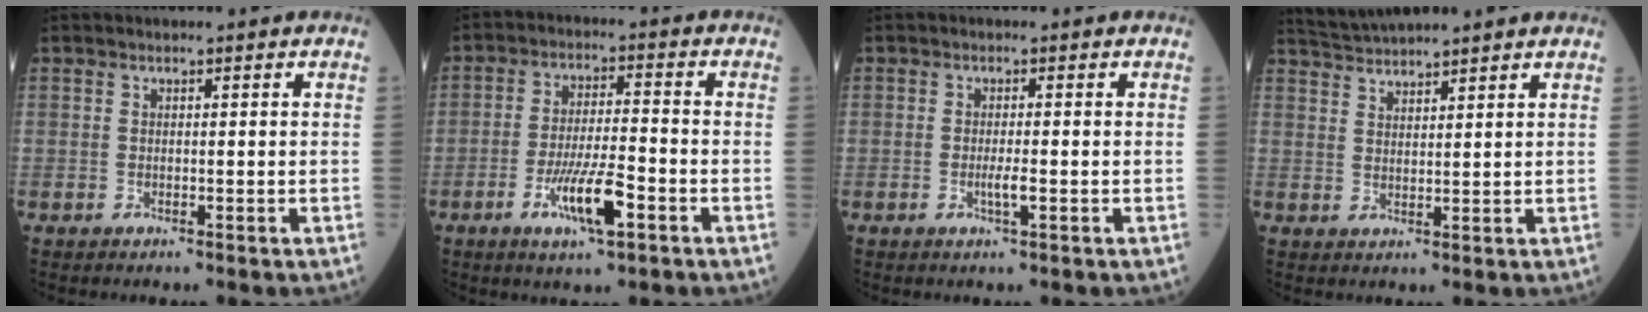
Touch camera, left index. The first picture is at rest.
{"total": 8.1, "force": [-3.9, 1.2, 7.0], "torque": [-0.135, -0.011, -0.070]}
{"total": 1.8, "force": [-0.6, 0.0, 1.7], "torque": [-0.034, -0.005, -0.013]}
{"total": 5.7, "force": [5.5, -0.6, 1.4], "torque": [-0.033, 0.031, 0.097]}